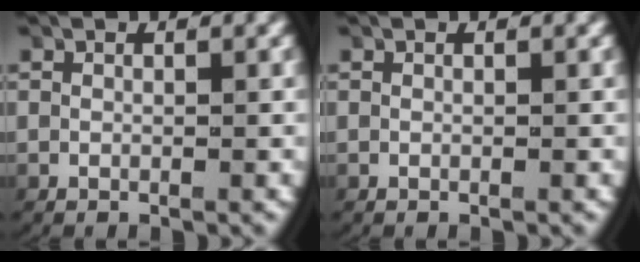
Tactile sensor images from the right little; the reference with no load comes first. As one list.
[{"total": 0.0}]